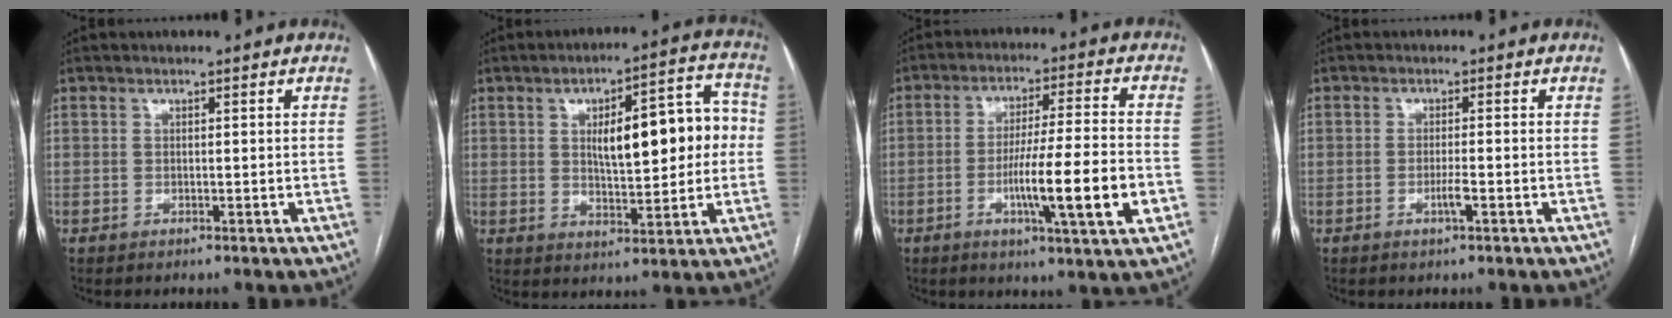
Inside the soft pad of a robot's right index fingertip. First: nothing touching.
{"total": 13.7, "force": [1.4, 4.5, 12.8], "torque": [-0.177, 0.036, 0.028]}
{"total": 13.1, "force": [-3.7, 0.0, 12.6], "torque": [-0.214, -0.007, -0.062]}
{"total": 2.0, "force": [-0.9, -0.1, 1.9], "torque": [-0.037, -0.001, -0.014]}